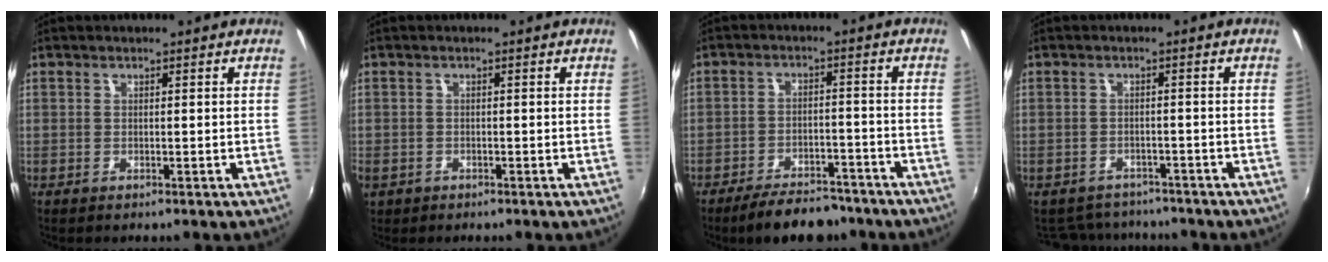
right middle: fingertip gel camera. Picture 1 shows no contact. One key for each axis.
{"total": 2.9, "fx": -1.3, "fy": 2.3, "fz": 1.3, "tx": -0.033, "ty": -0.004, "tz": -0.020}
{"total": 10.5, "fx": -8.7, "fy": 3.9, "fz": 4.5, "tx": -0.097, "ty": 0.009, "tz": -0.121}
{"total": 7.8, "fx": -7.0, "fy": 3.1, "fz": 1.5, "tx": -0.044, "ty": 0.004, "tz": -0.099}